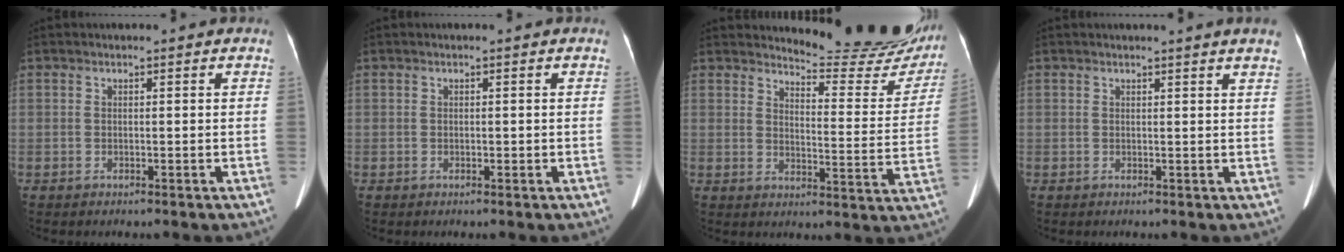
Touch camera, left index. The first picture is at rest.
{"total": 0.6, "force": [-0.5, 0.3, 0.2], "torque": [-0.001, -0.017, -0.012]}
{"total": 16.5, "force": [15.8, 2.4, 4.1], "torque": [-0.036, -0.106, 0.168]}
{"total": 4.8, "force": [4.3, -0.7, 2.1], "torque": [-0.021, -0.017, 0.026]}